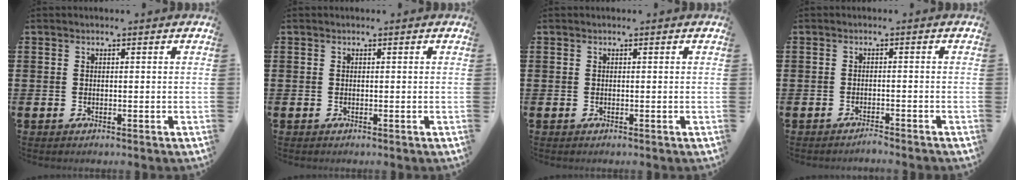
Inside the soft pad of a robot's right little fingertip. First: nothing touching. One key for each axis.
{"total": 0.0}
{"total": 0.0}
{"total": 1.3, "fx": -1.3, "fy": -0.1, "fz": 0.2, "tx": -0.006, "ty": 0.001, "tz": -0.025}